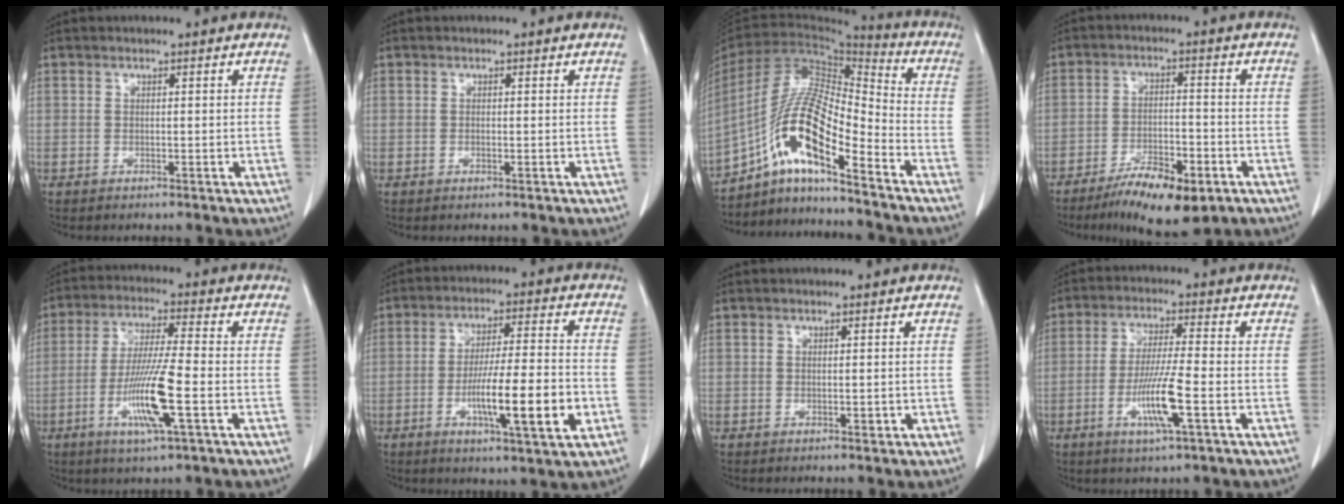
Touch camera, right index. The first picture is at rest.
{"total": 0.0}
{"total": 13.6, "force": [-8.0, 2.2, 10.7], "torque": [-0.206, 0.016, -0.146]}
{"total": 10.1, "force": [-6.3, 2.9, 7.3], "torque": [-0.121, -0.011, -0.098]}
{"total": 11.0, "force": [-3.4, 0.1, 10.5], "torque": [-0.208, -0.016, -0.068]}
{"total": 12.9, "force": [-3.8, 1.0, 12.3], "torque": [-0.207, -0.008, -0.063]}
{"total": 0.8, "force": [-0.1, 0.3, 0.7], "torque": [-0.015, -0.002, 0.001]}
{"total": 8.6, "force": [-2.9, 0.0, 8.1], "torque": [-0.157, -0.012, -0.056]}